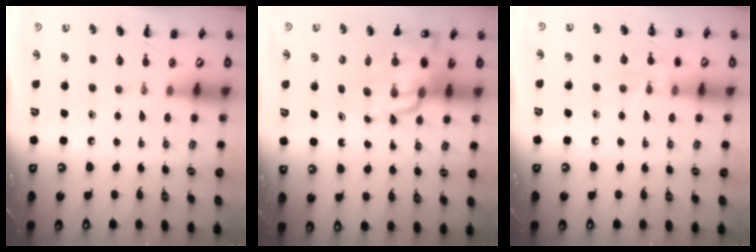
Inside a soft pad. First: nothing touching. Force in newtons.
{"total": 15.9, "press": 15.3, "slide": 4.4}
{"total": 6.8, "press": 6.7, "slide": 1.2}